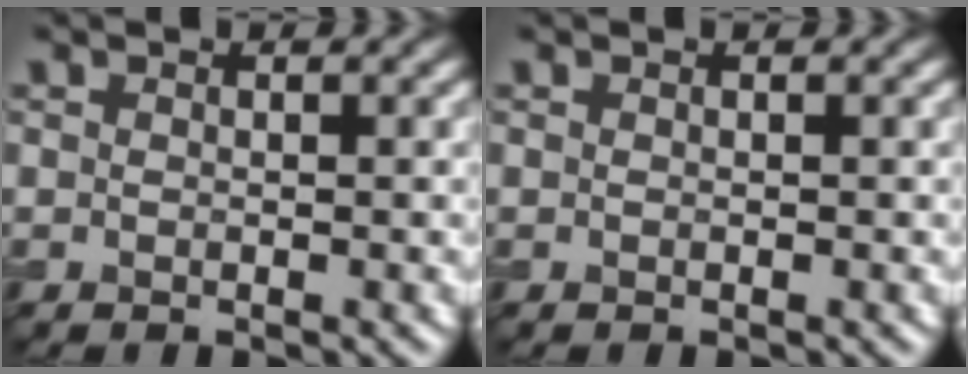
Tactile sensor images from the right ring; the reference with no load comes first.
{"total": 0.0}